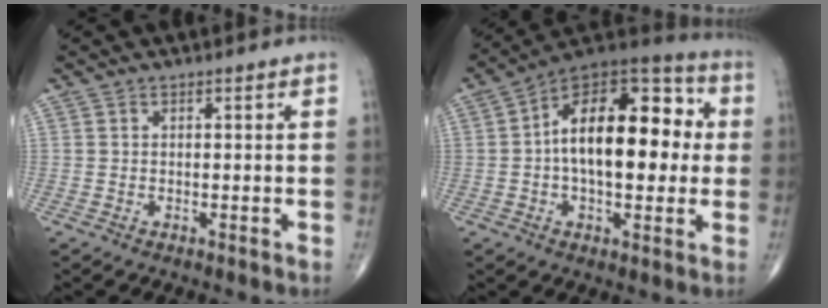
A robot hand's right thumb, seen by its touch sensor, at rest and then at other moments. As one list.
[{"total": 21.5, "force": [1.4, 11.2, 18.3], "torque": [-0.258, 0.036, 0.011]}]